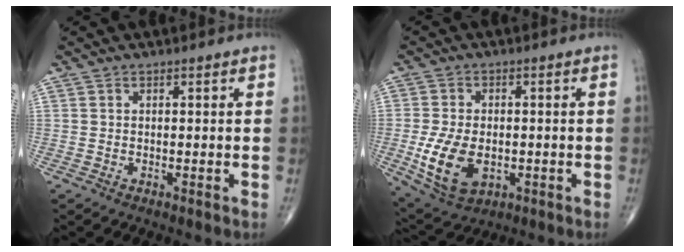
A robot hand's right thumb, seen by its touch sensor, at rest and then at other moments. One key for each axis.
{"total": 11.2, "fx": -2.3, "fy": 7.0, "fz": 8.5, "tx": -0.159, "ty": -0.006, "tz": -0.028}